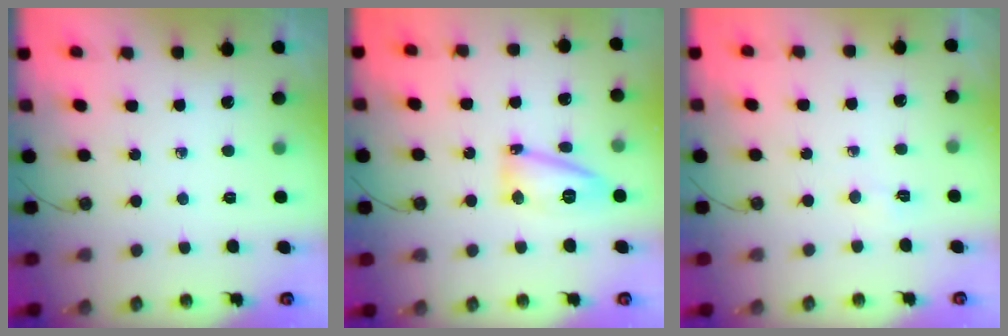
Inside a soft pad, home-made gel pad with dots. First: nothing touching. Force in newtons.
{"total": 12.0, "press": 12.0, "slide": 0.9}
{"total": 1.8, "press": 1.6, "slide": 0.6}